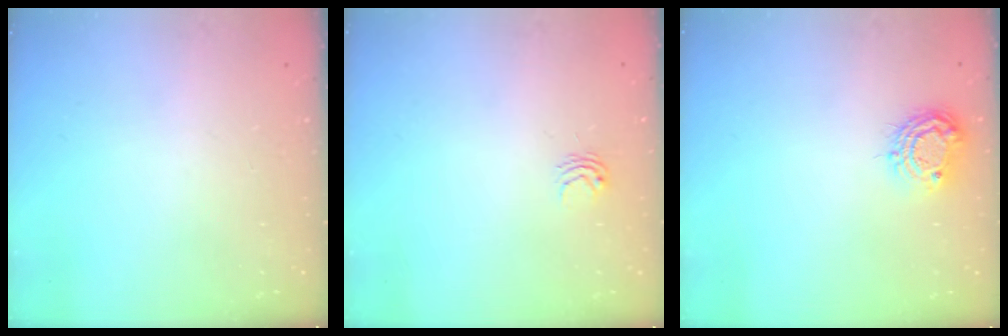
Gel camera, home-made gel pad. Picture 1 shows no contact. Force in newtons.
{"total": 2.9, "press": 2.9, "slide": 0.2}
{"total": 8.6, "press": 8.5, "slide": 0.9}